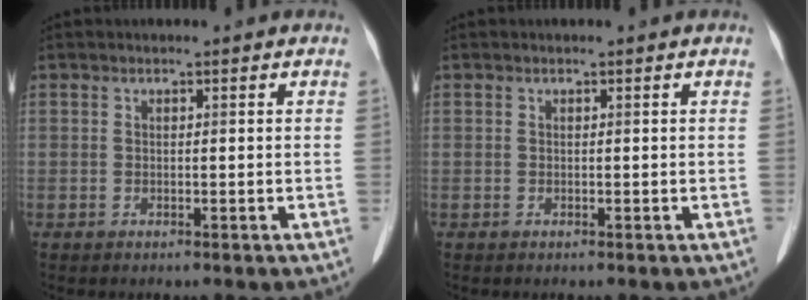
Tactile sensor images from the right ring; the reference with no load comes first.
{"total": 0.0}